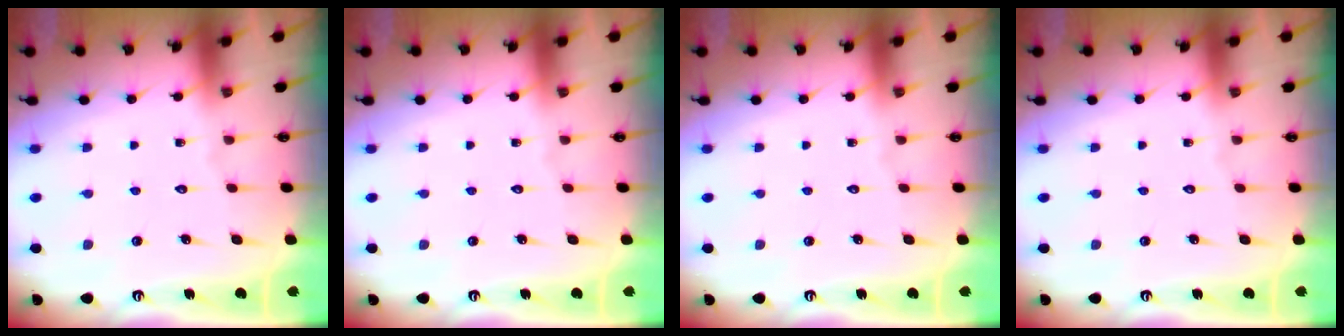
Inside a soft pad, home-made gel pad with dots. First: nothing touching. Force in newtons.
{"total": 0.0}
{"total": 0.0}
{"total": 0.0}